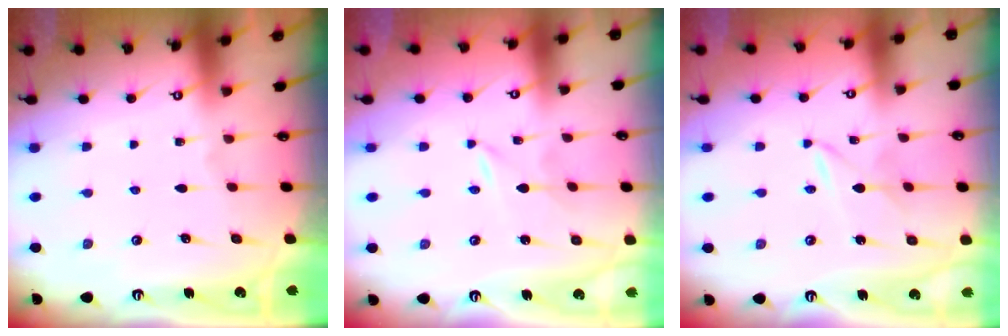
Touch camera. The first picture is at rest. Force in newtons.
{"total": 0.0}
{"total": 2.0, "press": 2.0, "slide": 0.3}